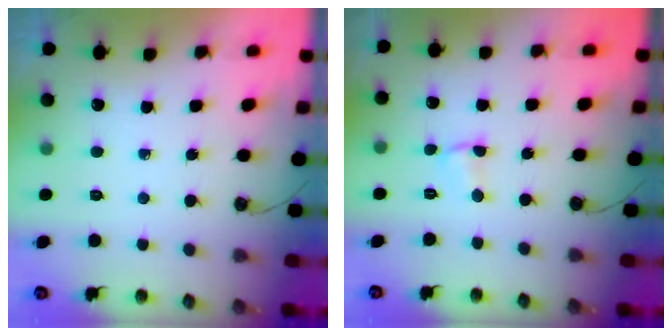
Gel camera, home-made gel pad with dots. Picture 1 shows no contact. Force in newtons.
{"total": 1.9, "press": 1.9, "slide": 0.3}